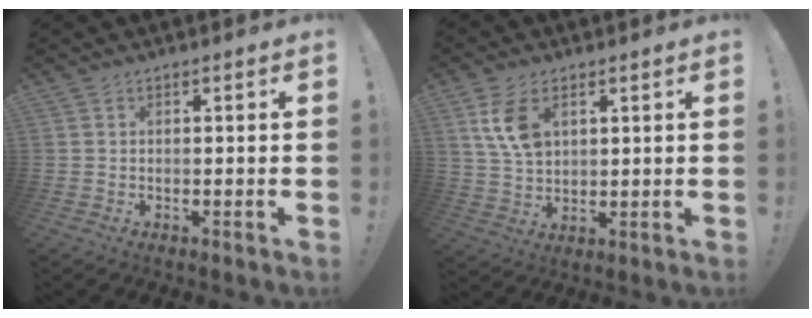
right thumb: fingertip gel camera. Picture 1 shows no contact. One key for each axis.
{"total": 9.6, "fx": 4.2, "fy": 6.0, "fz": 6.2, "tx": -0.111, "ty": -0.009, "tz": 0.080}